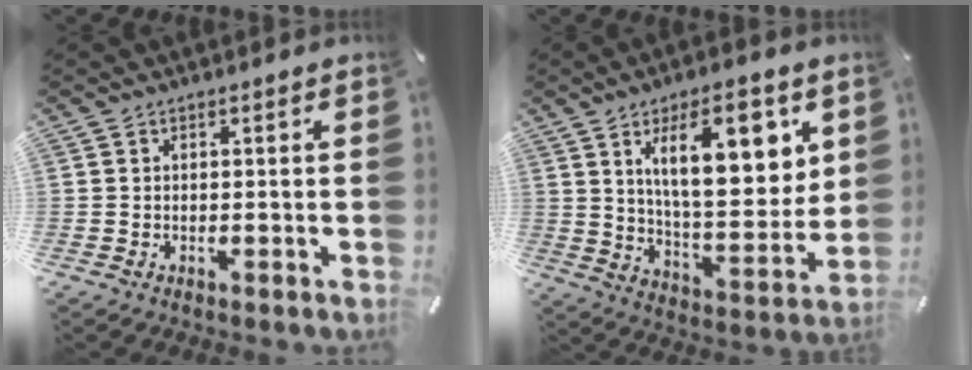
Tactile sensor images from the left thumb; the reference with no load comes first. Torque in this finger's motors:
{"motor_torque": [2.64, 2.37, 1.52, -1.25, 0.41]}